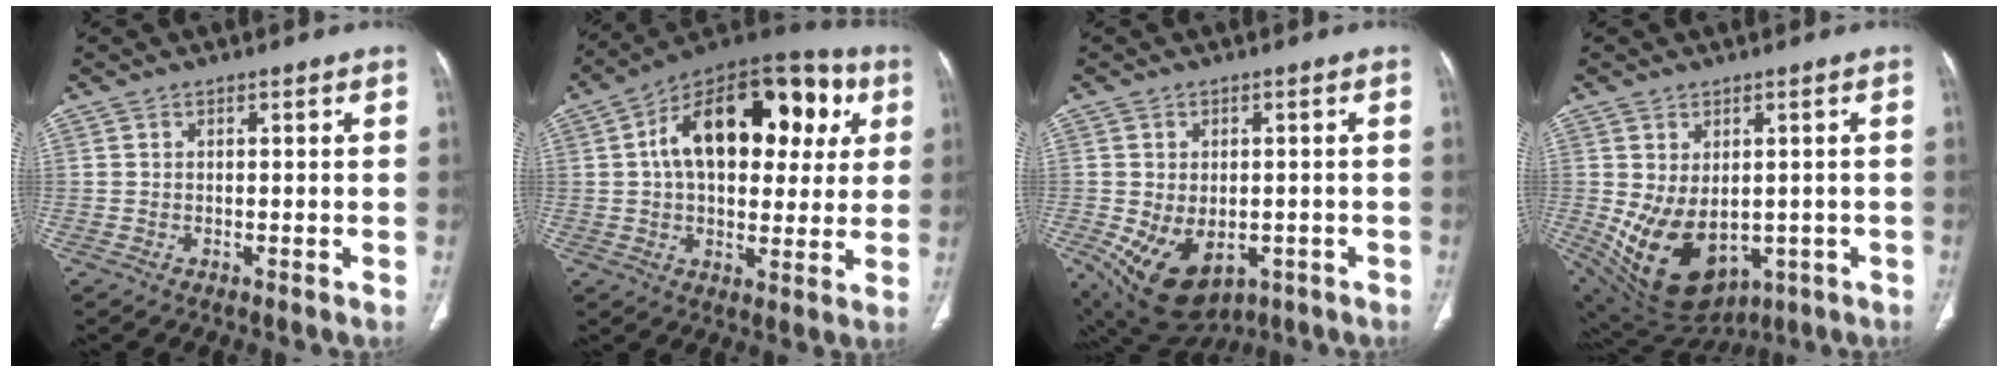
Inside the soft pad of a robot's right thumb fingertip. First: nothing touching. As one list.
[{"total": 25.2, "force": [6.0, 14.3, 19.9], "torque": [-0.268, 0.028, 0.082]}, {"total": 12.5, "force": [-4.1, 8.2, 8.5], "torque": [-0.139, -0.001, -0.040]}, {"total": 14.5, "force": [-2.3, 9.8, 10.4], "torque": [-0.170, -0.011, 0.001]}]